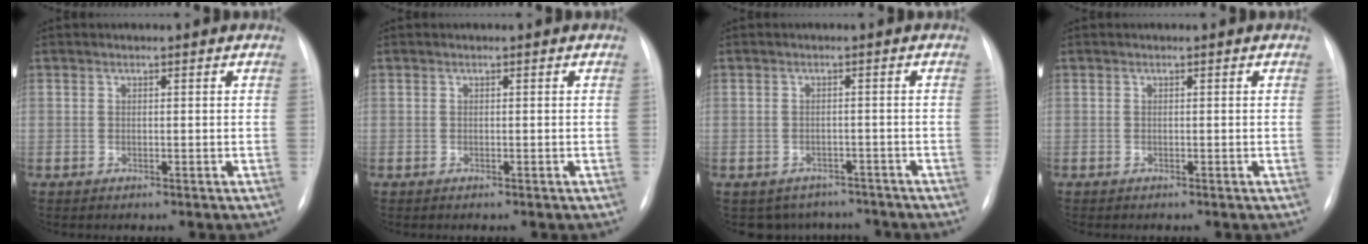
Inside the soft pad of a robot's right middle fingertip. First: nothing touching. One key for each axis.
{"total": 0.0}
{"total": 6.1, "fx": -5.2, "fy": 3.2, "fz": 0.0, "tx": 0.010, "ty": 0.016, "tz": -0.060}
{"total": 0.0}